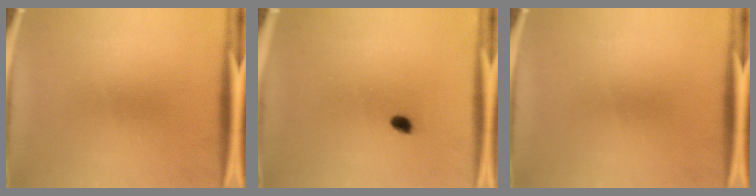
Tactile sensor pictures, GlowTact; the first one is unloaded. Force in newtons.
{"total": 1.6}
{"total": 0.0}